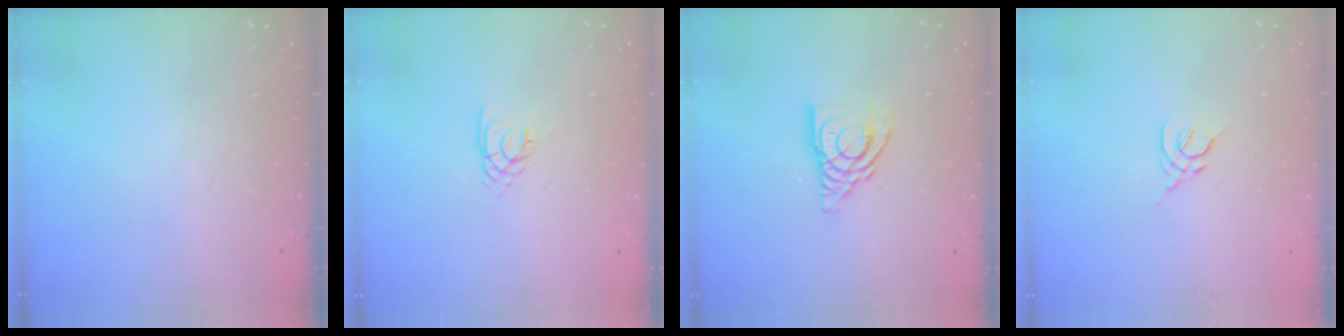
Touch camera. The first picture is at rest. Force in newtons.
{"total": 2.1, "press": 2.1, "slide": 0.4}
{"total": 11.8, "press": 11.7, "slide": 1.1}
{"total": 2.2, "press": 2.1, "slide": 0.6}